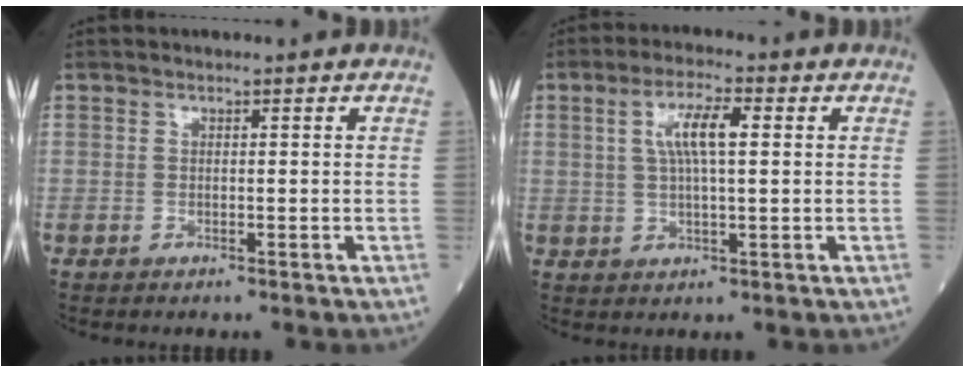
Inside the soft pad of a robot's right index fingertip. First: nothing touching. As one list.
[{"total": 6.4, "force": [1.5, 1.2, 6.1], "torque": [-0.119, 0.011, 0.030]}]